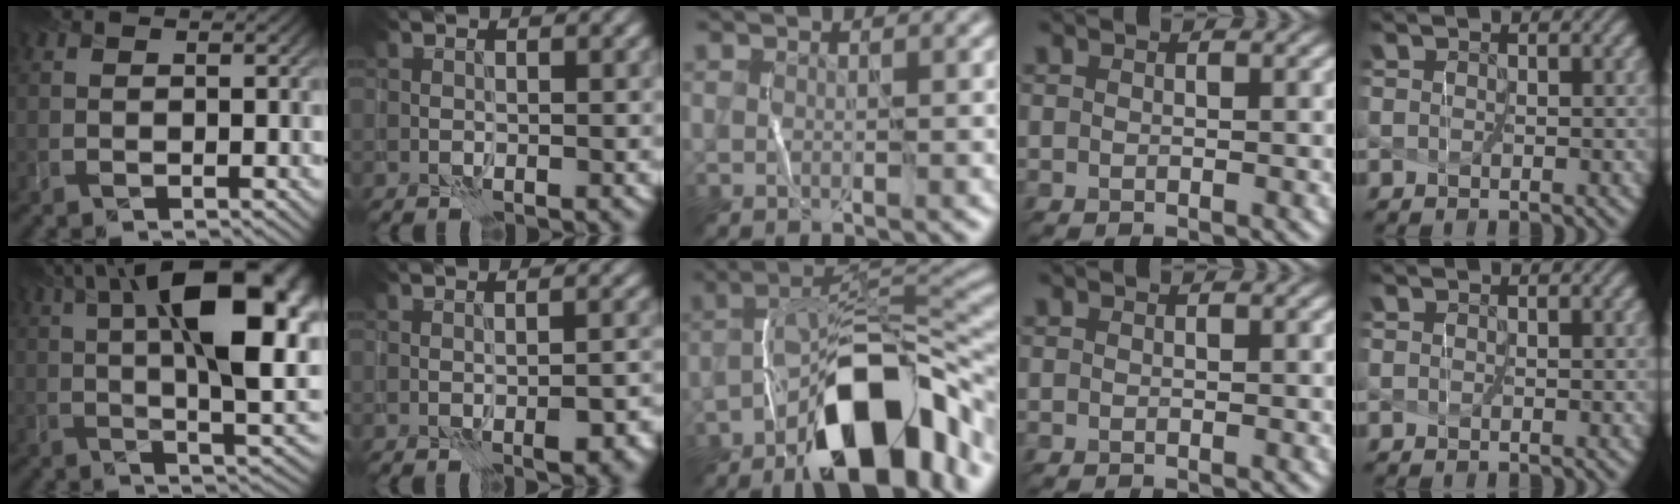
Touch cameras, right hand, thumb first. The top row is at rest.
{"thumb": {"total": 18.6, "force": [5.2, 6.7, 16.6], "torque": [-0.233, 0.026, 0.078]}, "index": {"total": 3.2, "force": [-1.3, 1.1, 2.7], "torque": [-0.043, -0.003, -0.017]}, "middle": {"total": 12.9, "force": [-7.4, 4.6, 9.5], "torque": [-0.134, 0.026, -0.132]}}